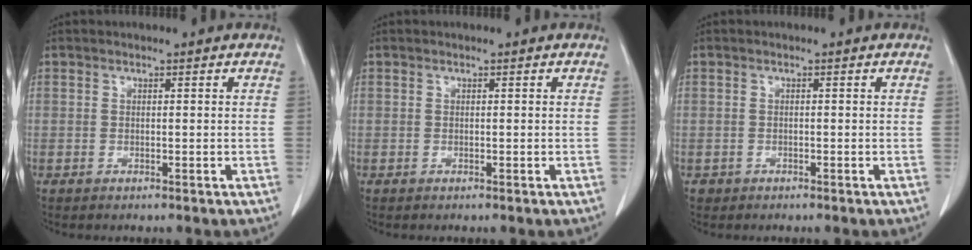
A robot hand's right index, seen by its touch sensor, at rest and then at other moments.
{"total": 0.0}
{"total": 0.8, "force": [-0.5, 0.7, -0.1], "torque": [-0.008, 0.004, -0.007]}